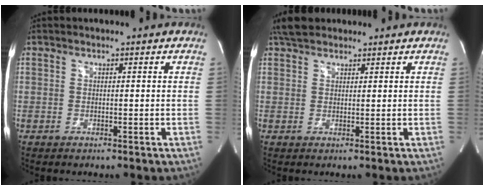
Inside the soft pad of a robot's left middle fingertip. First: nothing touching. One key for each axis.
{"total": 3.9, "fx": 3.3, "fy": 1.7, "fz": 1.3, "tx": -0.031, "ty": 0.020, "tz": 0.059}